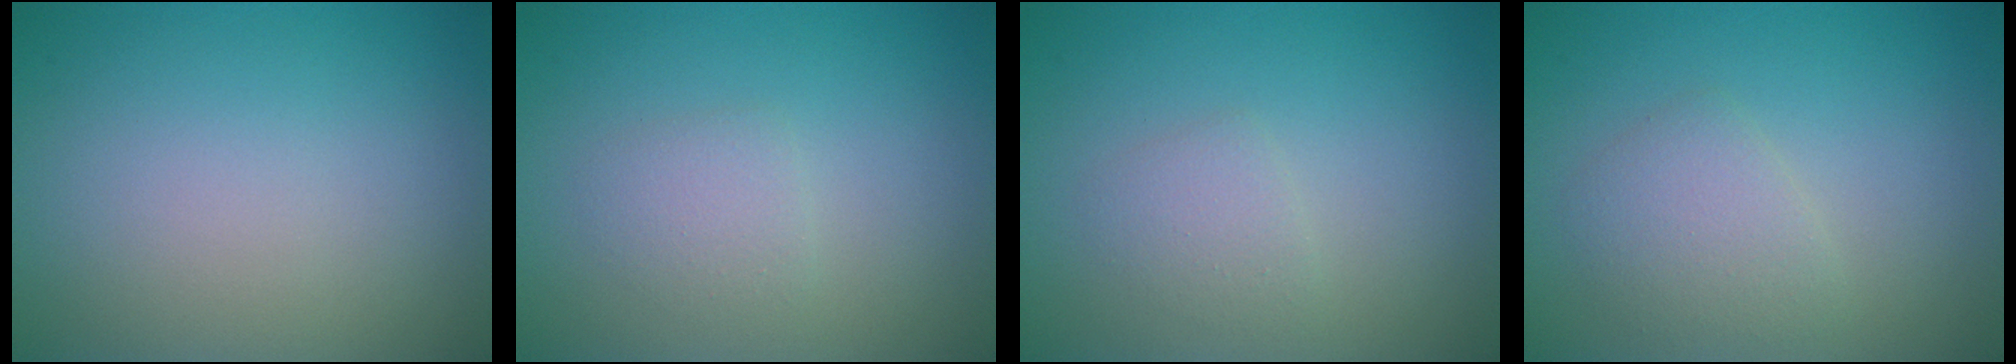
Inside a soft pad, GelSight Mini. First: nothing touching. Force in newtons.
{"total": 1.6, "press": 1.6, "slide": 0.1}
{"total": 1.5, "press": 1.5, "slide": 0.0}
{"total": 2.4, "press": 2.4, "slide": 0.1}